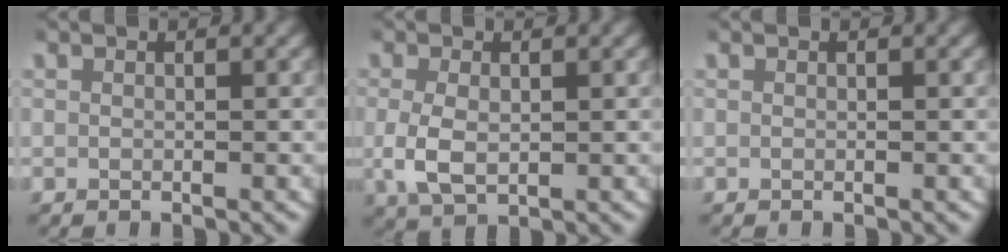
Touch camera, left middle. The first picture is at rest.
{"total": 3.8, "force": [-0.3, 2.4, 3.0], "torque": [-0.079, -0.012, 0.004]}
{"total": 0.0}